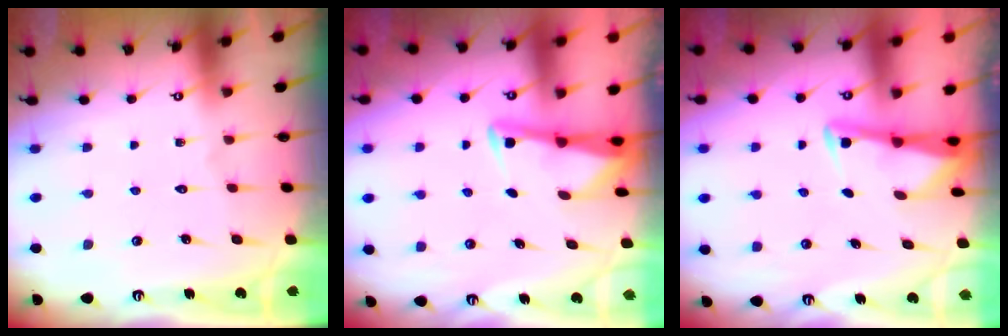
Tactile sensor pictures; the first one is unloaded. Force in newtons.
{"total": 3.3, "press": 3.3, "slide": 0.3}
{"total": 3.3, "press": 3.3, "slide": 0.3}